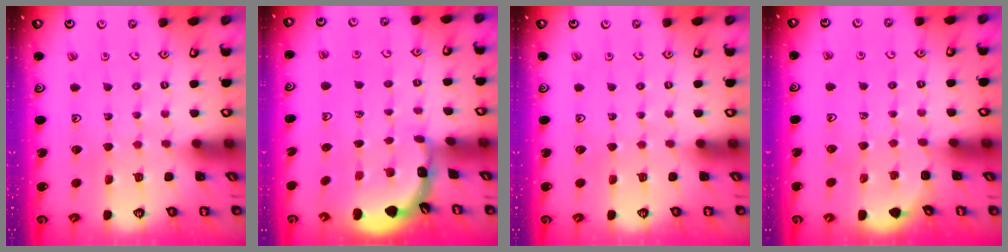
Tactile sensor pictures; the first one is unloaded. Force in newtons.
{"total": 1.9, "press": 1.9, "slide": 0.1}
{"total": 0.0}
{"total": 1.8, "press": 1.8, "slide": 0.1}